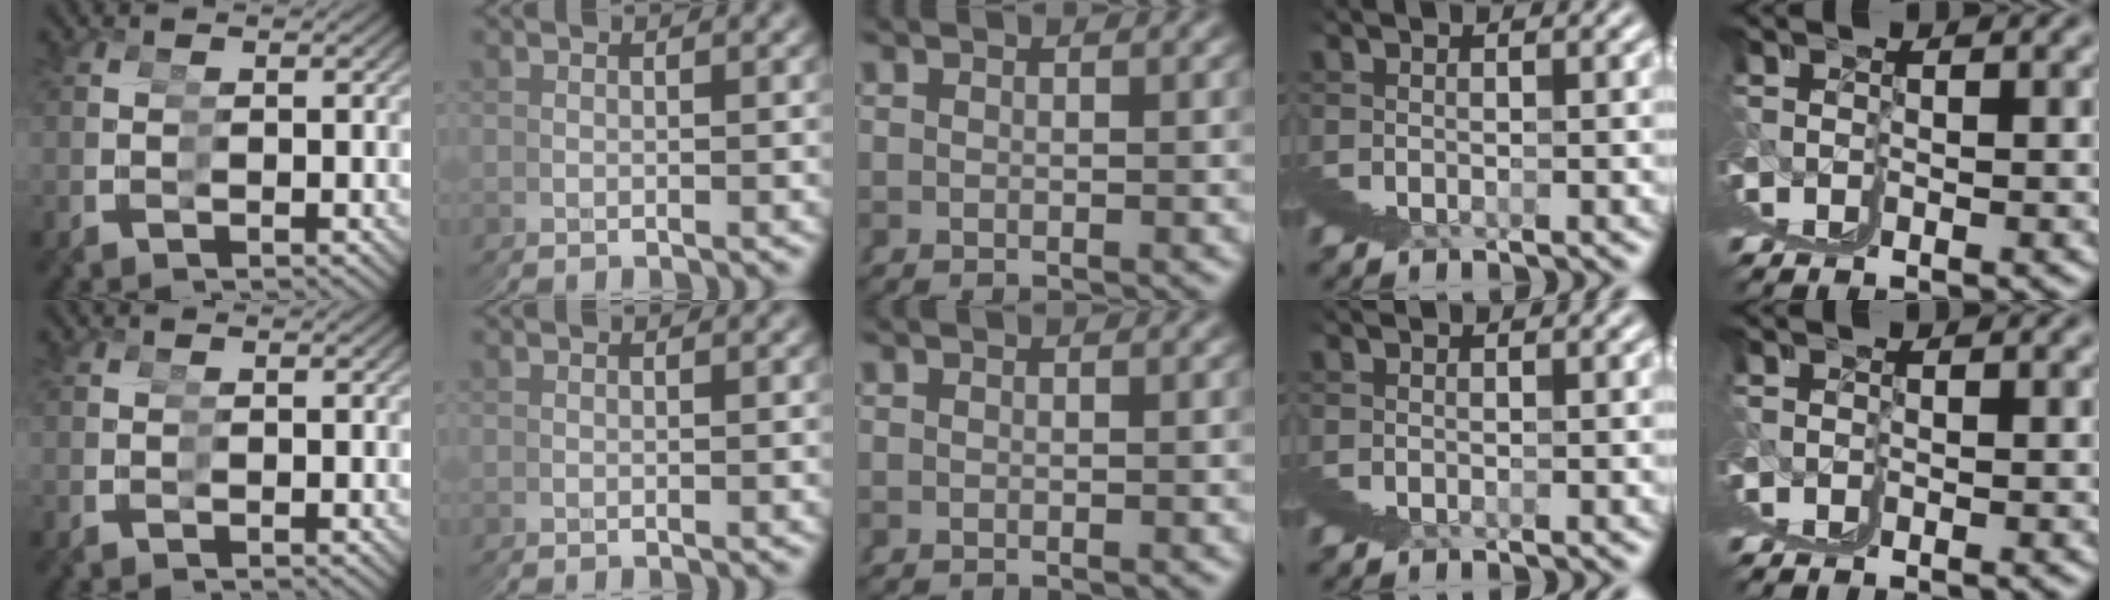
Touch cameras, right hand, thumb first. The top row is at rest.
{}